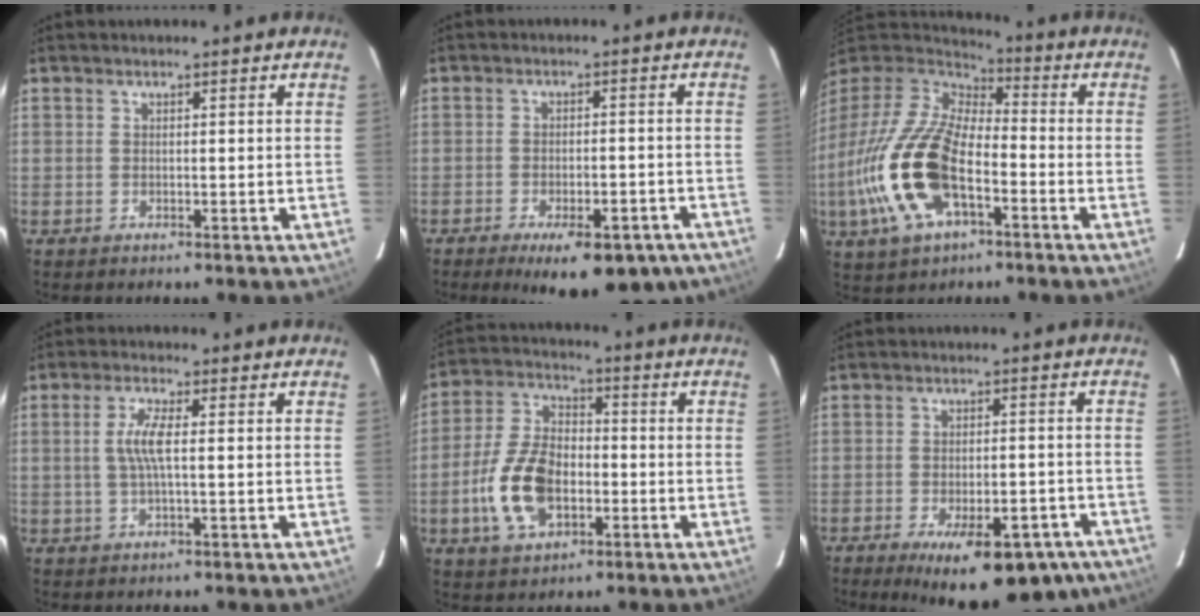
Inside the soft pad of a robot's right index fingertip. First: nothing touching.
{"total": 14.4, "force": [-10.2, 5.3, 8.8], "torque": [-0.148, -0.019, -0.133]}
{"total": 22.0, "force": [-7.3, 10.8, 17.7], "torque": [-0.383, -0.031, -0.139]}
{"total": 4.5, "force": [0.1, 0.5, 4.5], "torque": [-0.089, 0.002, 0.004]}
{"total": 13.1, "force": [-3.8, 7.8, 9.7], "torque": [-0.206, 0.014, -0.065]}
{"total": 18.5, "force": [-12.7, 7.2, 11.3], "torque": [-0.178, -0.017, -0.162]}